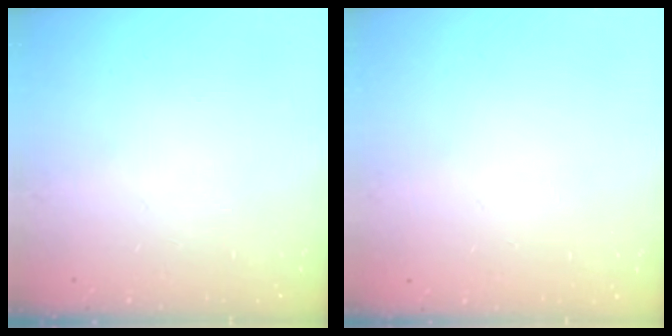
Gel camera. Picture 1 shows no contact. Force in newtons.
{"total": 0.0}